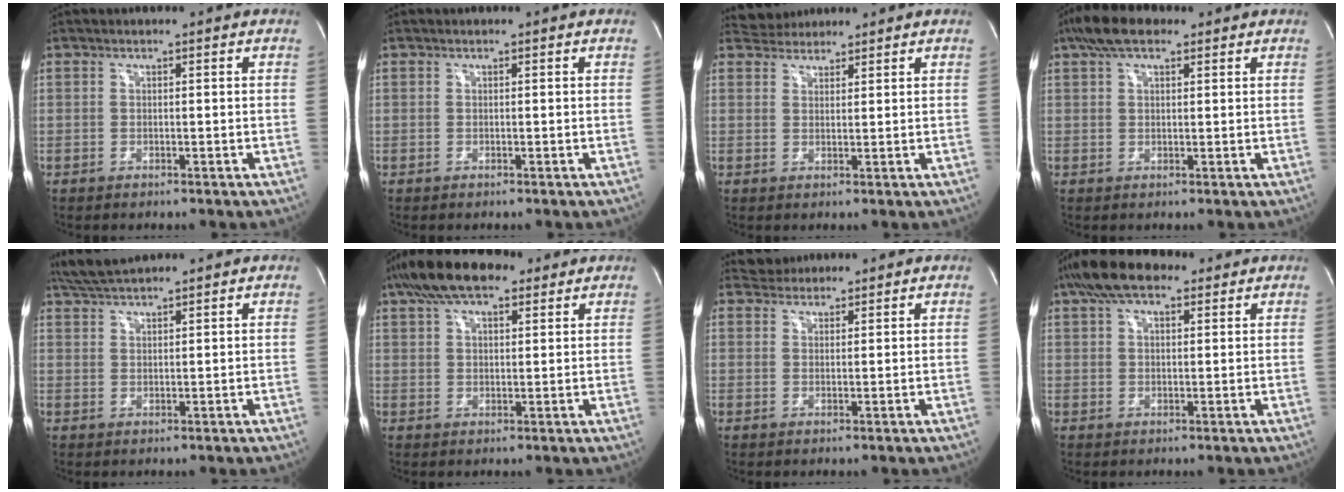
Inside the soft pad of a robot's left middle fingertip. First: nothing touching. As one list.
[{"total": 0.0}, {"total": 3.4, "force": [3.2, 1.2, -0.1], "torque": [-0.005, 0.020, 0.057]}, {"total": 6.4, "force": [4.3, 2.5, 4.1], "torque": [-0.086, 0.028, 0.075]}, {"total": 4.9, "force": [4.6, 0.0, 1.7], "torque": [-0.043, 0.021, 0.093]}, {"total": 11.3, "force": [7.7, 4.3, 7.1], "torque": [-0.135, 0.037, 0.135]}, {"total": 2.7, "force": [2.5, 1.0, -0.3], "torque": [-0.001, 0.017, 0.042]}, {"total": 8.9, "force": [5.9, 3.7, 5.5], "torque": [-0.109, 0.034, 0.103]}]